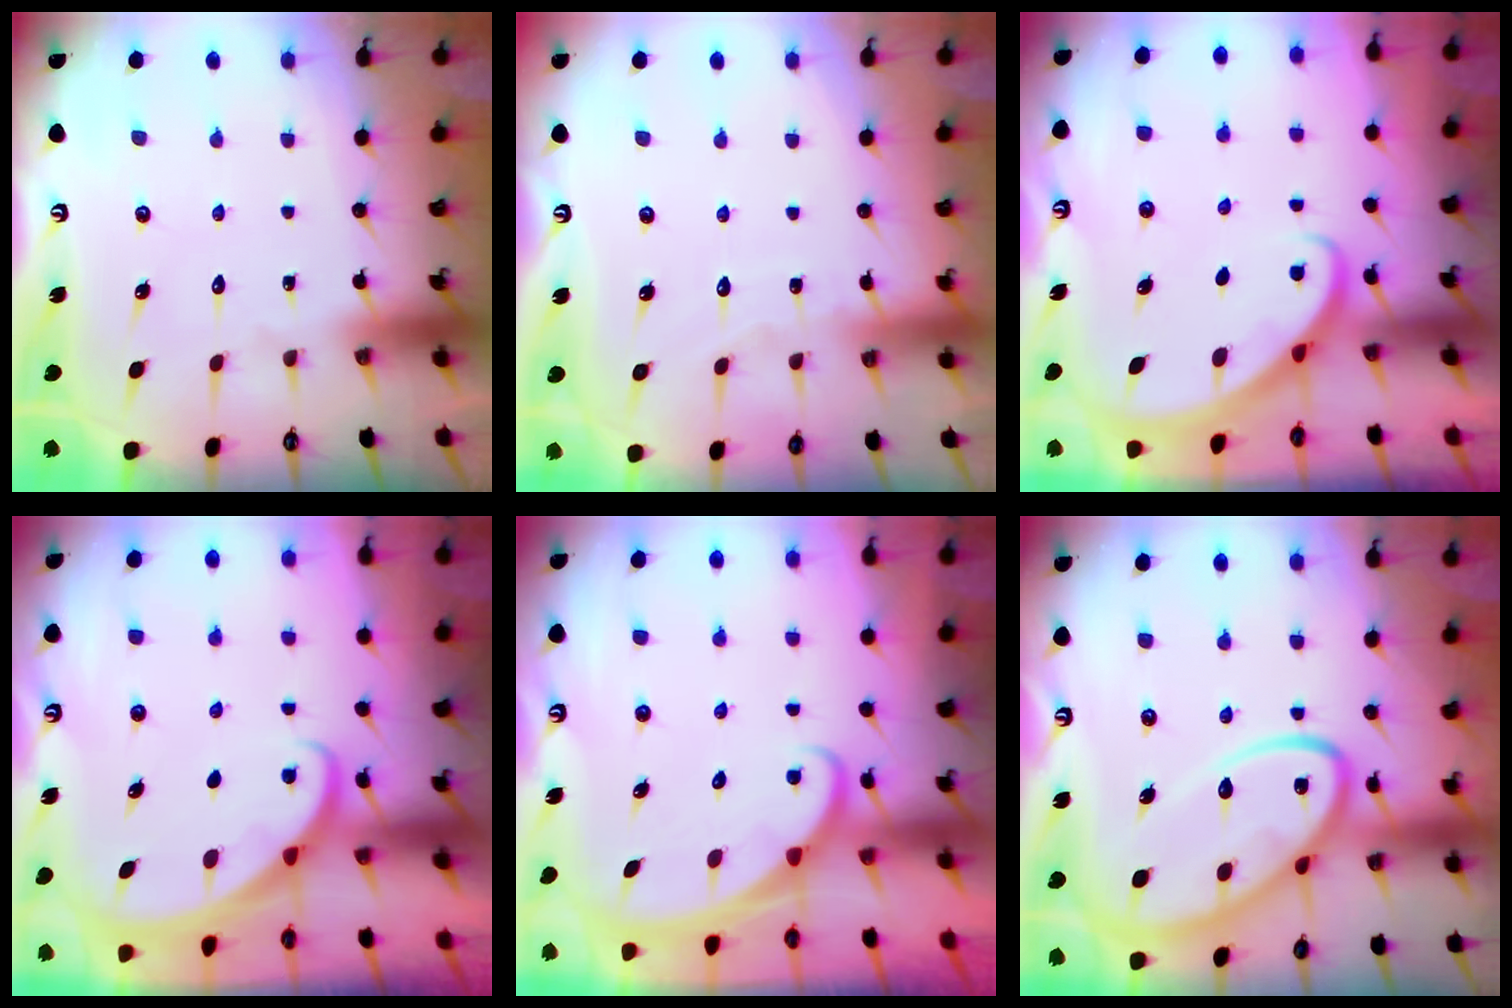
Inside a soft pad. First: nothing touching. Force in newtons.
{"total": 4.7, "press": 4.6, "slide": 0.5}
{"total": 2.8, "press": 2.8, "slide": 0.2}
{"total": 1.2, "press": 1.2, "slide": 0.0}
{"total": 2.1, "press": 2.1, "slide": 0.1}
{"total": 15.3, "press": 15.3, "slide": 1.4}